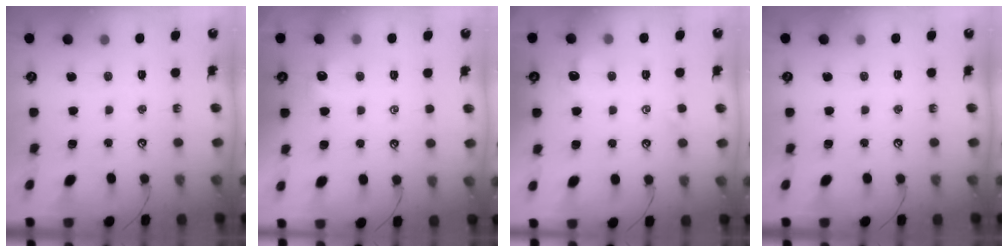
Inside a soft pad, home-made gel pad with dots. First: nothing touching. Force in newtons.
{"total": 0.9, "press": 0.8, "slide": 0.4}
{"total": 0.6, "press": 0.2, "slide": 0.6}
{"total": 0.0}